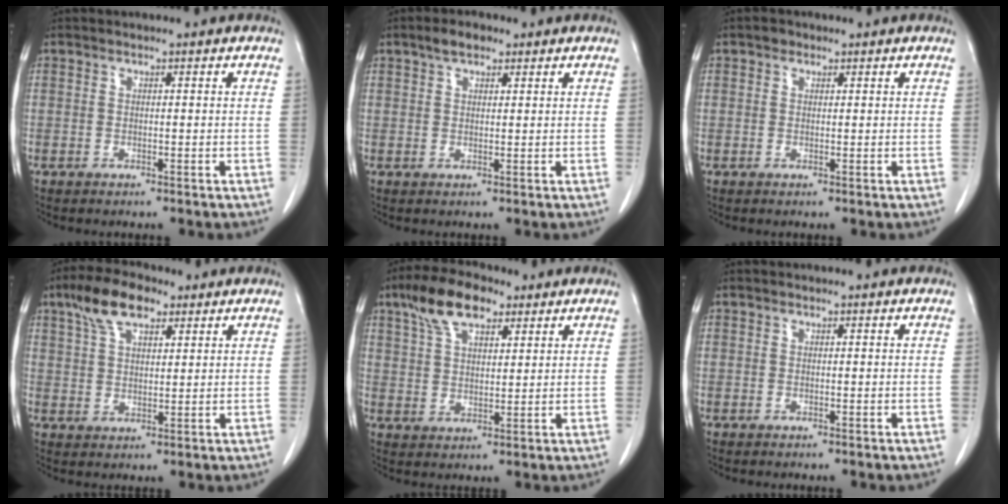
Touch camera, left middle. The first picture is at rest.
{"total": 3.1, "force": [2.0, 1.4, 1.7], "torque": [-0.034, 0.008, 0.036]}
{"total": 1.0, "force": [0.6, 0.8, 0.2], "torque": [-0.003, 0.003, 0.007]}
{"total": 8.0, "force": [4.9, 3.4, 5.4], "torque": [-0.109, 0.023, 0.091]}
{"total": 9.0, "force": [5.6, 3.8, 6.0], "torque": [-0.121, 0.024, 0.105]}
{"total": 0.0}